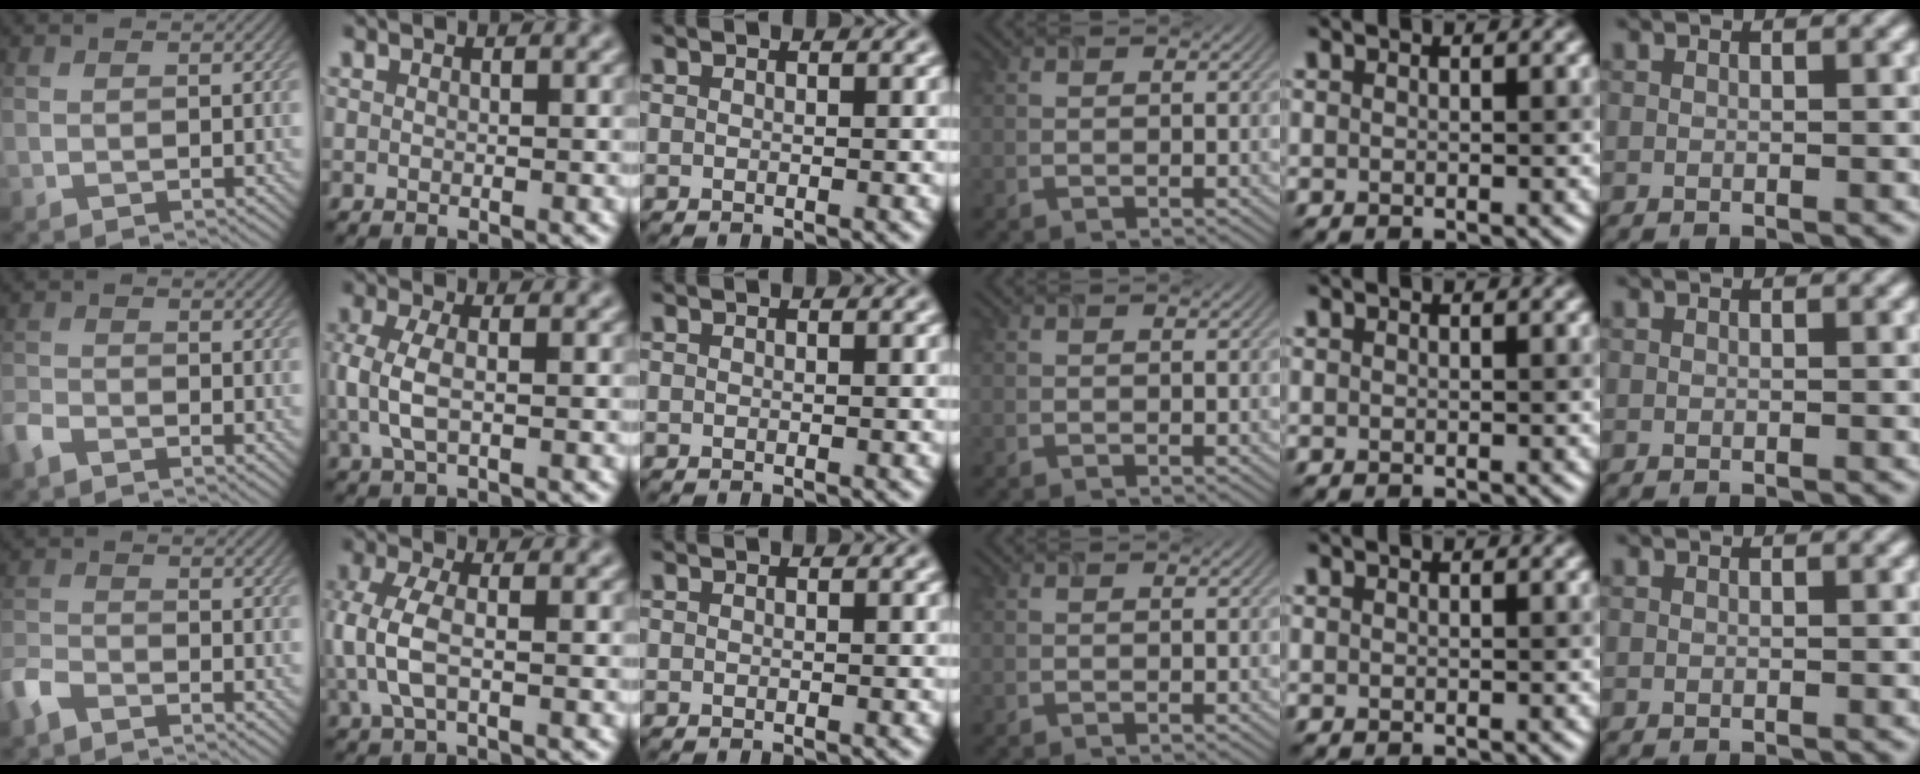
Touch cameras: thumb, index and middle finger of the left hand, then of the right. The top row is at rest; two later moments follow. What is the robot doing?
{"motion": "insert", "object": "airpods case & airpods"}